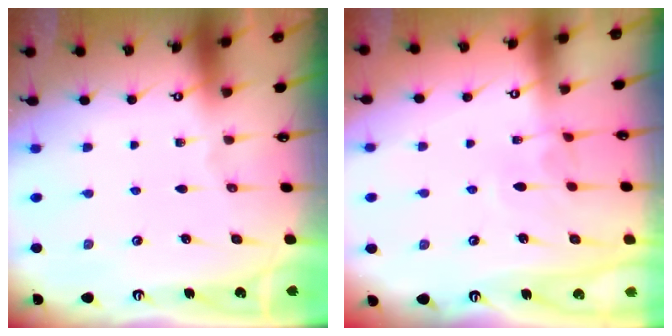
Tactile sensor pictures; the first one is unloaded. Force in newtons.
{"total": 2.8, "press": 2.8, "slide": 0.3}